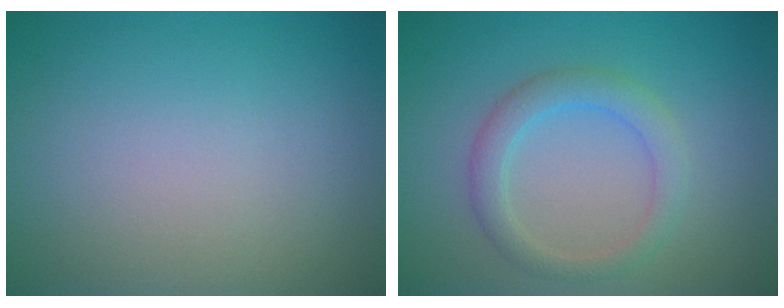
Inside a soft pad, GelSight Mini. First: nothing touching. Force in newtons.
{"total": 2.8, "press": 2.8, "slide": 0.2}